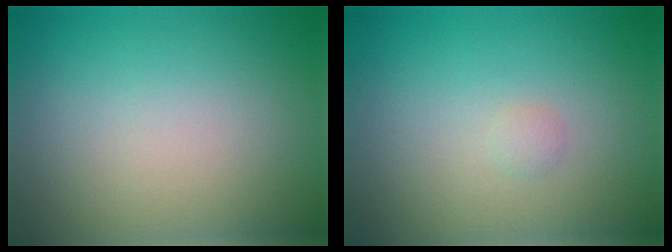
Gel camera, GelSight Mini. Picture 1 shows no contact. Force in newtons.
{"total": 0.6, "press": 0.6, "slide": 0.0}